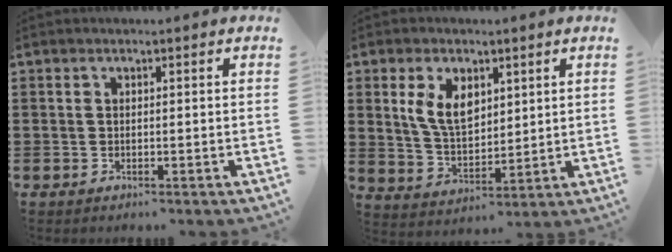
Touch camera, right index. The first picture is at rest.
{"total": 7.1, "force": [2.9, 3.9, 5.1], "torque": [-0.120, 0.008, 0.052]}